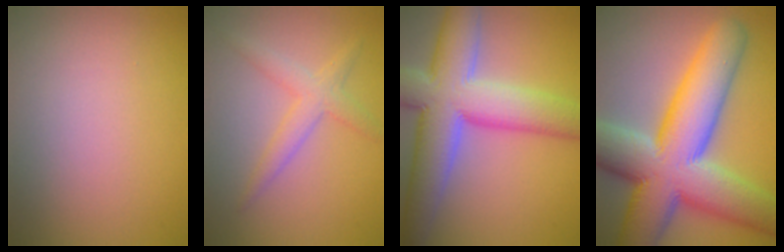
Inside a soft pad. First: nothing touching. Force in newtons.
{"total": 2.5, "press": 2.5, "slide": 0.1}
{"total": 11.0, "press": 11.0, "slide": 0.7}
{"total": 14.7, "press": 14.7, "slide": 0.4}